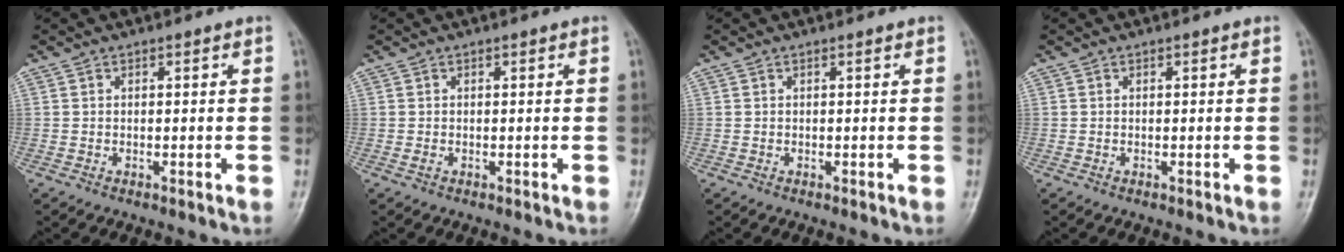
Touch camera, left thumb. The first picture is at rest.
{"total": 0.7, "force": [-0.2, 0.5, 0.5], "torque": [-0.010, -0.002, -0.005]}
{"total": 0.0}
{"total": 0.0}